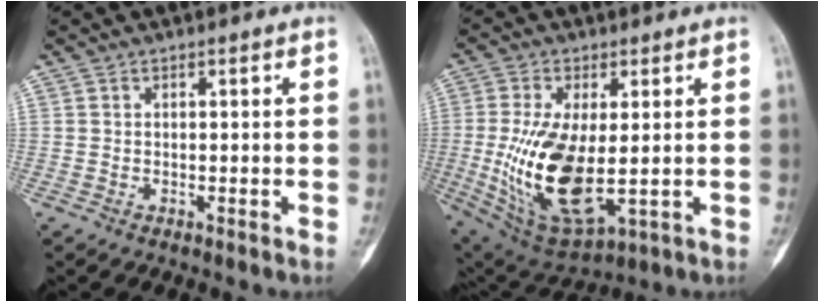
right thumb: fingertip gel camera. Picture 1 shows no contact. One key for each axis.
{"total": 16.8, "fx": -1.1, "fy": 7.5, "fz": 15.0, "tx": -0.293, "ty": -0.021, "tz": 0.004}